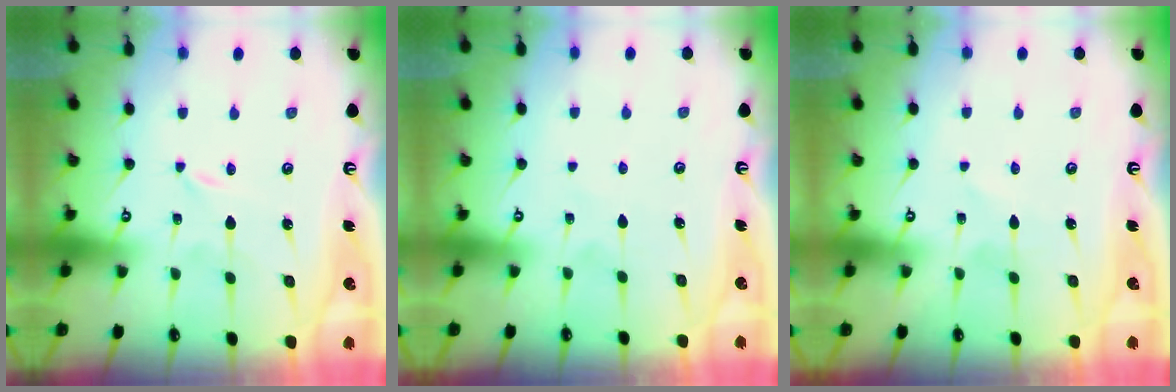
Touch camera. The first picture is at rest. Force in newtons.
{"total": 2.9, "press": 2.9, "slide": 0.3}
{"total": 1.6, "press": 1.6, "slide": 0.1}